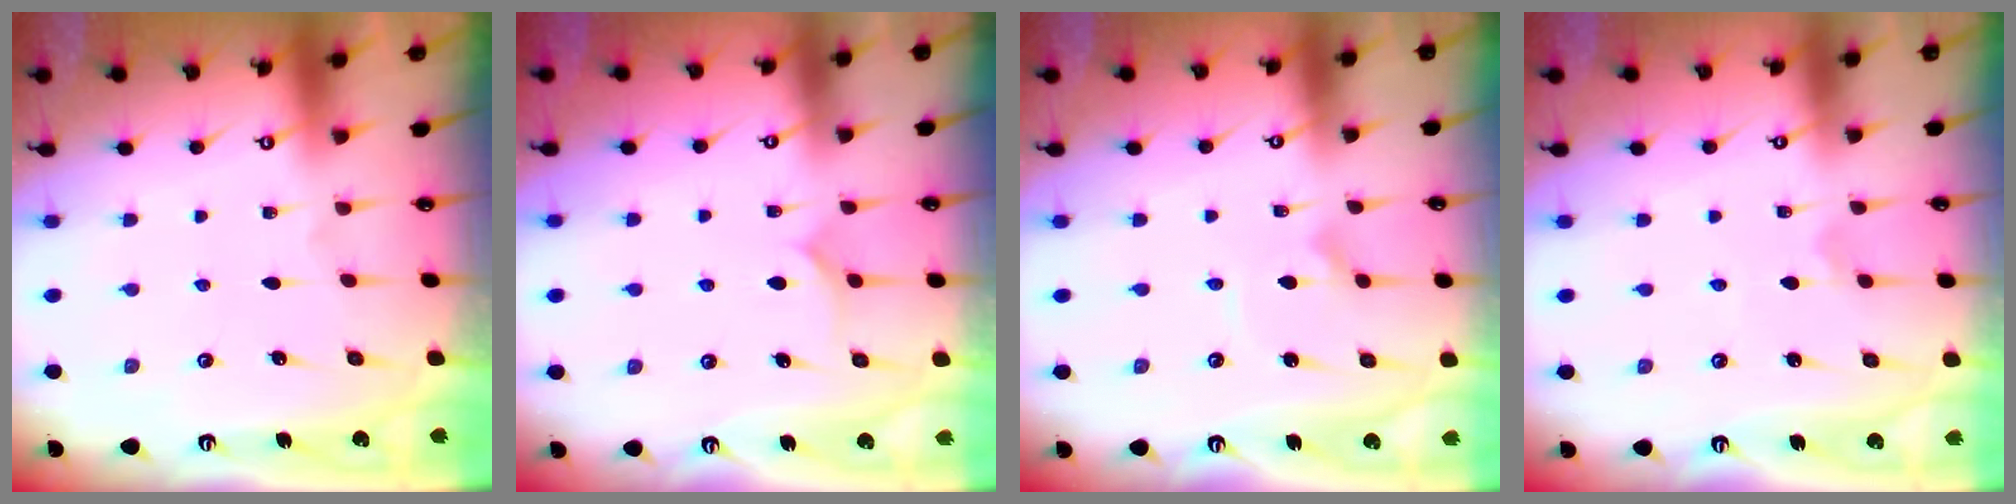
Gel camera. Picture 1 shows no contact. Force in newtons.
{"total": 6.4, "press": 6.4, "slide": 0.4}
{"total": 2.2, "press": 2.2, "slide": 0.2}
{"total": 1.3, "press": 1.3, "slide": 0.1}